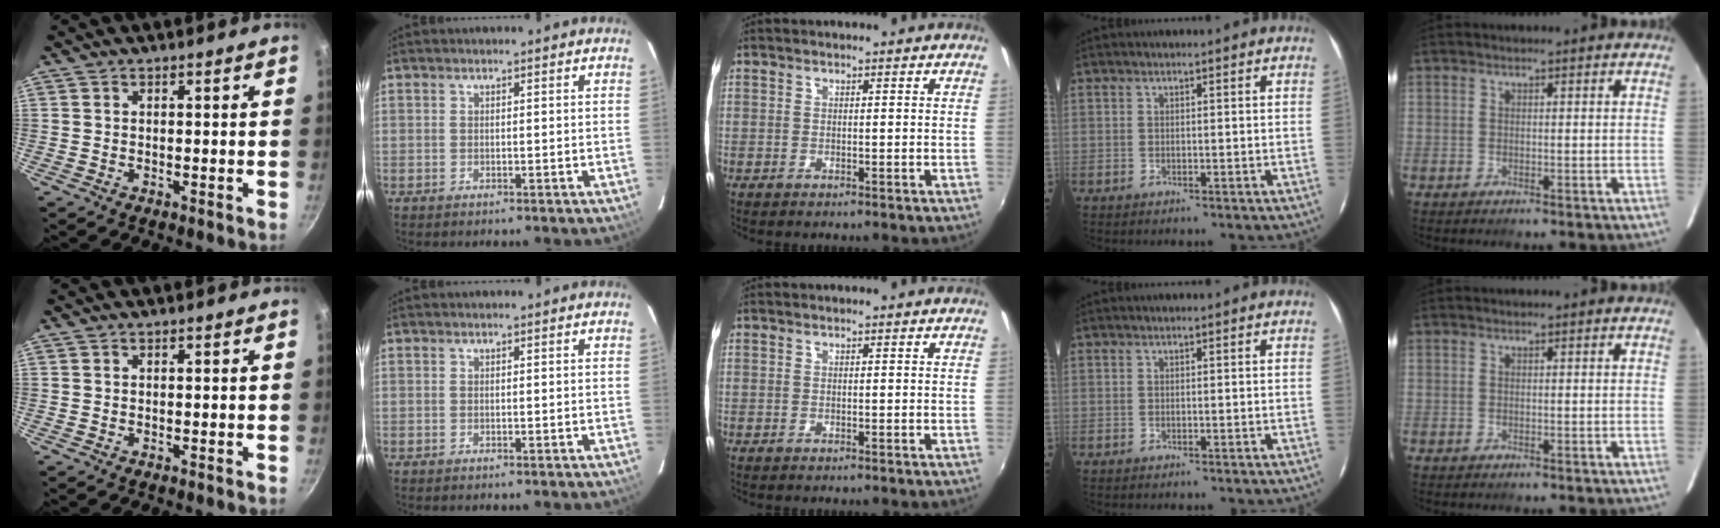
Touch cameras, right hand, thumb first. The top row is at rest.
{}